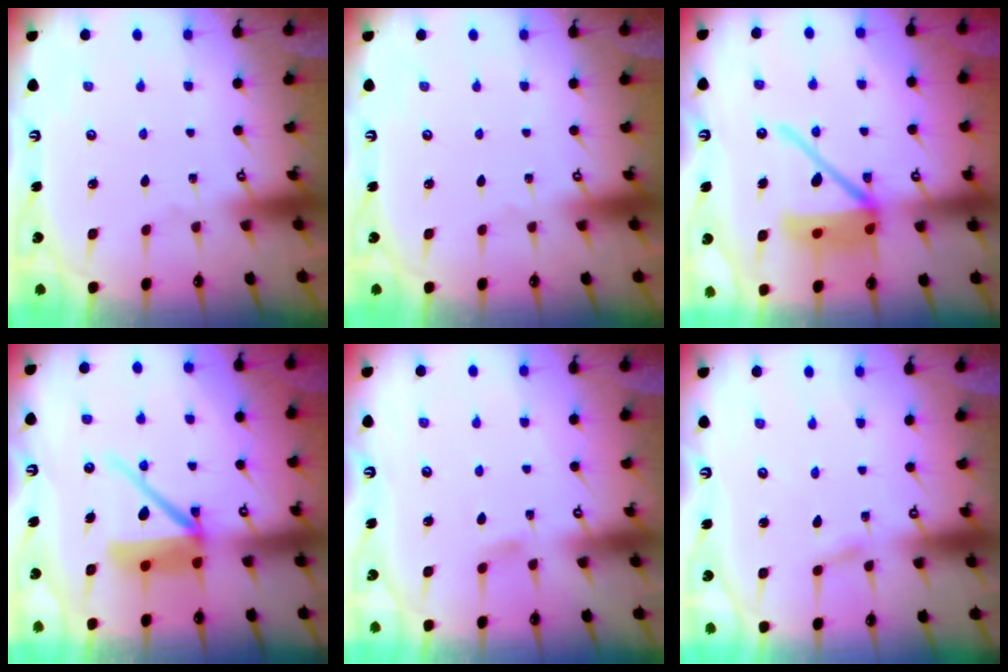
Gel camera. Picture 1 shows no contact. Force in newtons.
{"total": 0.0}
{"total": 15.6, "press": 15.3, "slide": 2.5}
{"total": 11.5, "press": 11.4, "slide": 1.5}
{"total": 3.9, "press": 3.9, "slide": 0.5}
{"total": 1.6, "press": 1.6, "slide": 0.2}